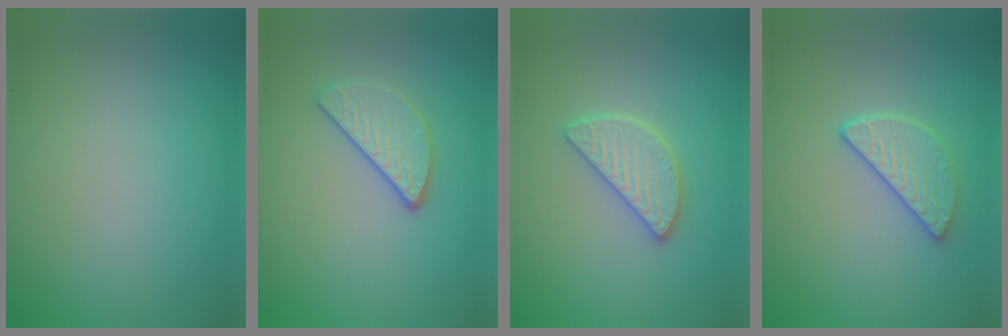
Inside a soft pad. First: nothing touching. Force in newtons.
{"total": 3.0, "press": 2.5, "slide": 1.6}
{"total": 2.9, "press": 2.9, "slide": 0.3}
{"total": 2.9, "press": 2.6, "slide": 1.3}